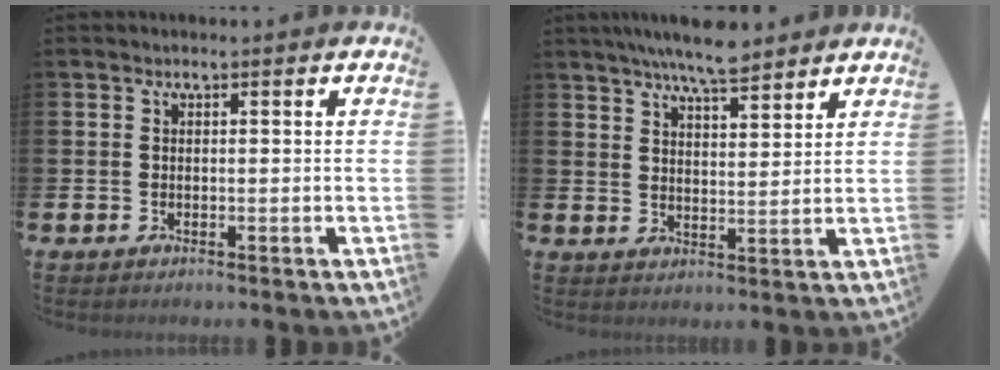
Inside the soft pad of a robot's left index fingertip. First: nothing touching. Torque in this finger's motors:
{"motor_torque": [0.61, -0.63, 0.40, 0.21]}